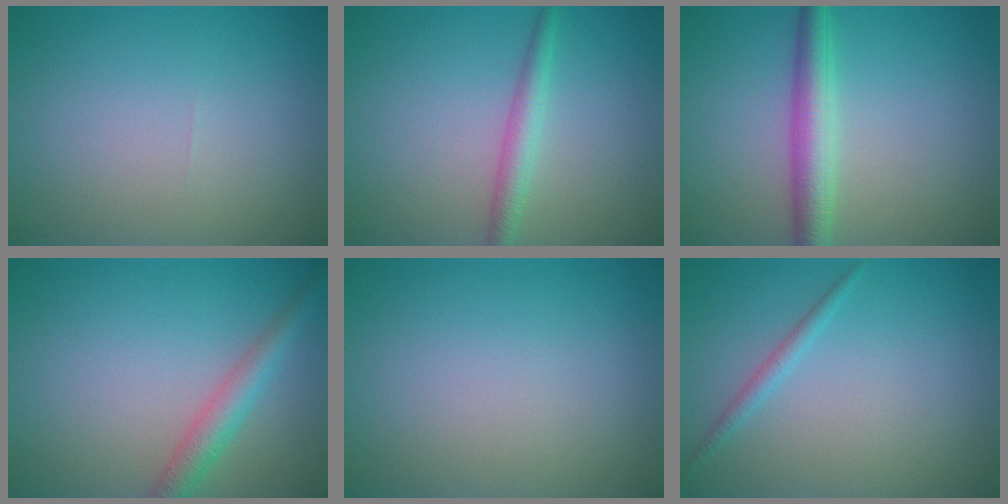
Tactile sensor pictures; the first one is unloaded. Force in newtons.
{"total": 2.2, "press": 2.2, "slide": 0.1}
{"total": 3.9, "press": 3.9, "slide": 0.1}
{"total": 3.0, "press": 3.0, "slide": 0.1}
{"total": 0.0}
{"total": 1.2, "press": 1.2, "slide": 0.0}